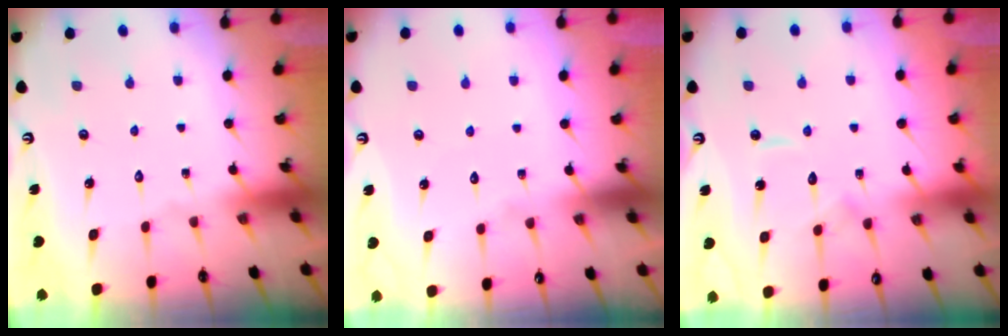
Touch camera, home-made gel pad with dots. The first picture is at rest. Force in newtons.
{"total": 3.9, "press": 3.8, "slide": 0.4}
{"total": 7.2, "press": 7.2, "slide": 0.7}